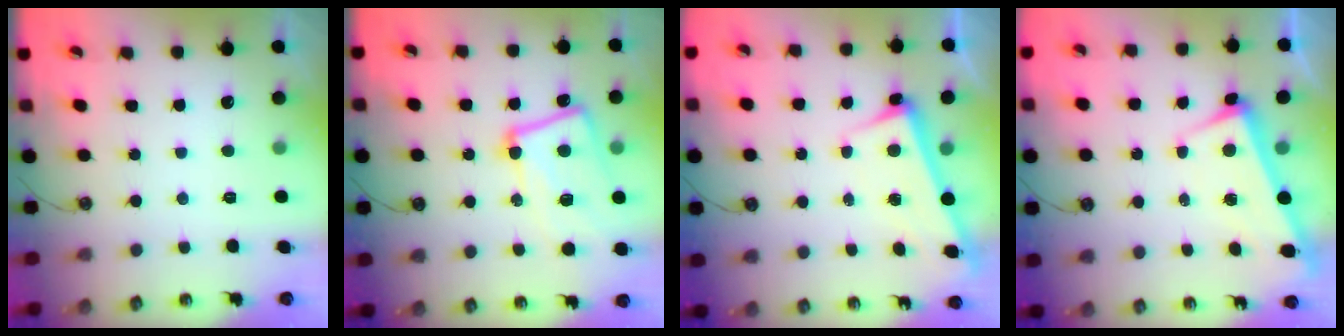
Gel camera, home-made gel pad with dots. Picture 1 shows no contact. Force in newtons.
{"total": 13.2, "press": 13.1, "slide": 1.8}
{"total": 2.6, "press": 2.5, "slide": 0.7}
{"total": 3.4, "press": 3.4, "slide": 0.6}